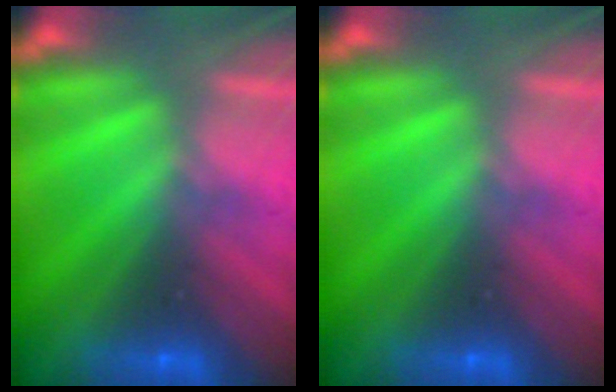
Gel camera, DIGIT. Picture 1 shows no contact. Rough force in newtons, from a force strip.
{"total": 0.0}